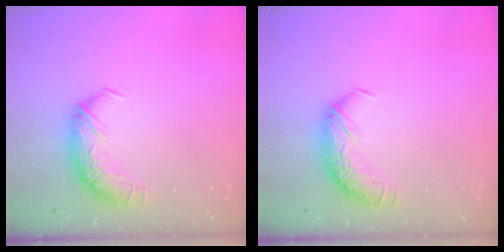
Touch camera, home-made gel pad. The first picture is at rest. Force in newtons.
{"total": 0.0}